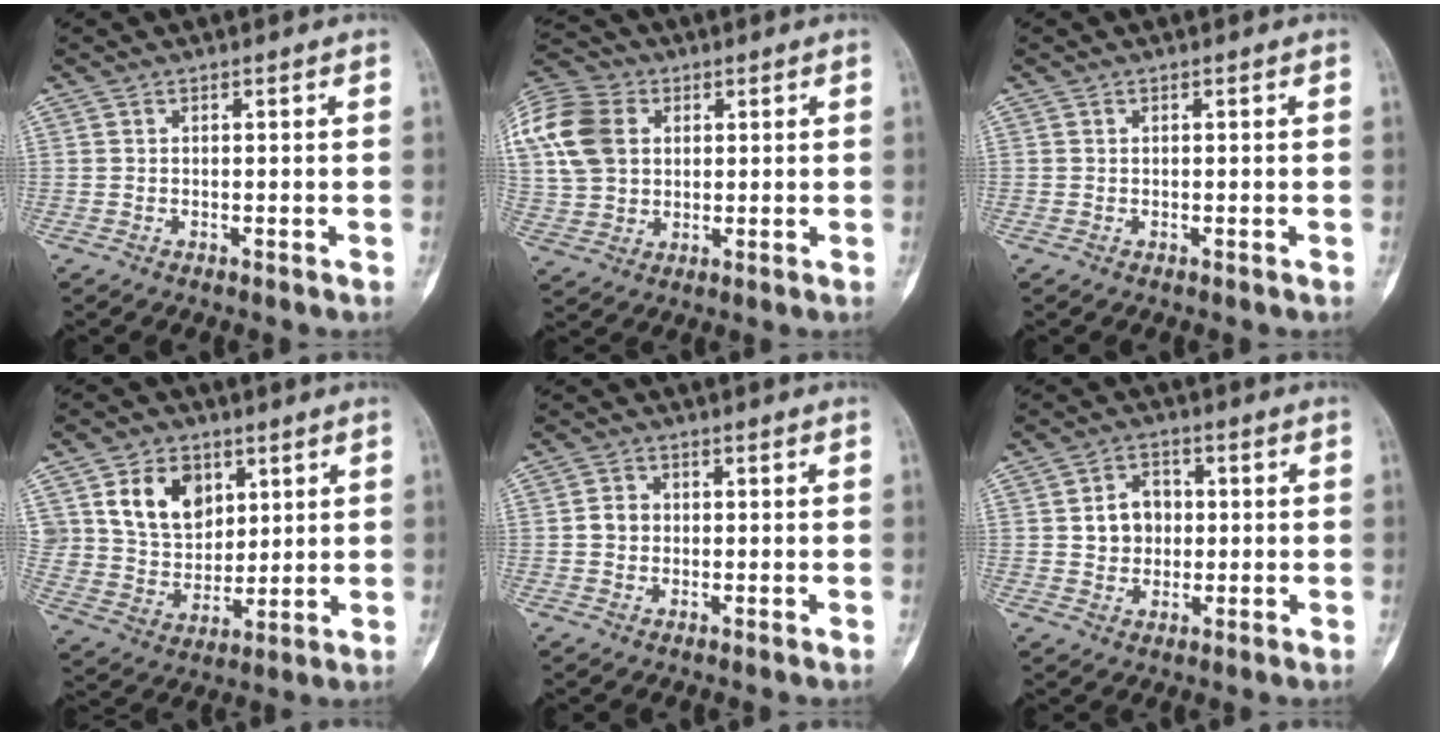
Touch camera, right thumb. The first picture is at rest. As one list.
[{"total": 20.7, "force": [5.5, 15.7, 12.3], "torque": [-0.287, 0.035, 0.109]}, {"total": 0.0}, {"total": 13.3, "force": [5.3, 10.0, 6.9], "torque": [-0.081, -0.024, 0.108]}, {"total": 3.0, "force": [-0.1, 2.7, 1.3], "torque": [-0.008, 0.007, -0.005]}, {"total": 6.8, "force": [0.6, 5.8, 3.6], "torque": [-0.026, 0.007, 0.007]}]